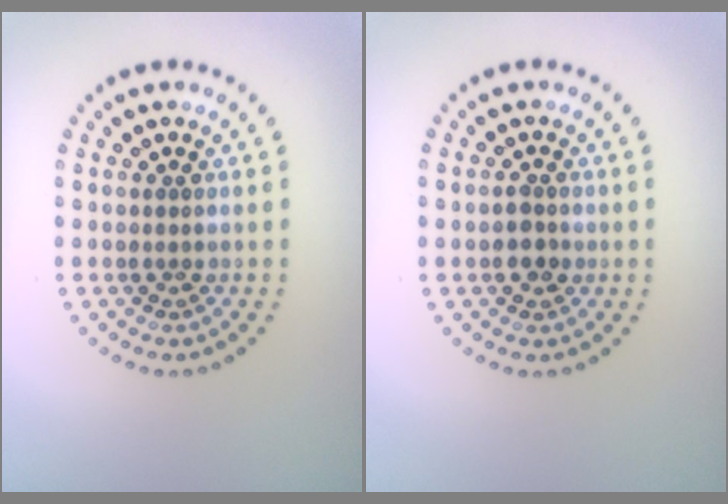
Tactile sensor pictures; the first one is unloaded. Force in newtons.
{"total": 1.6, "press": 1.6, "slide": 0.1}